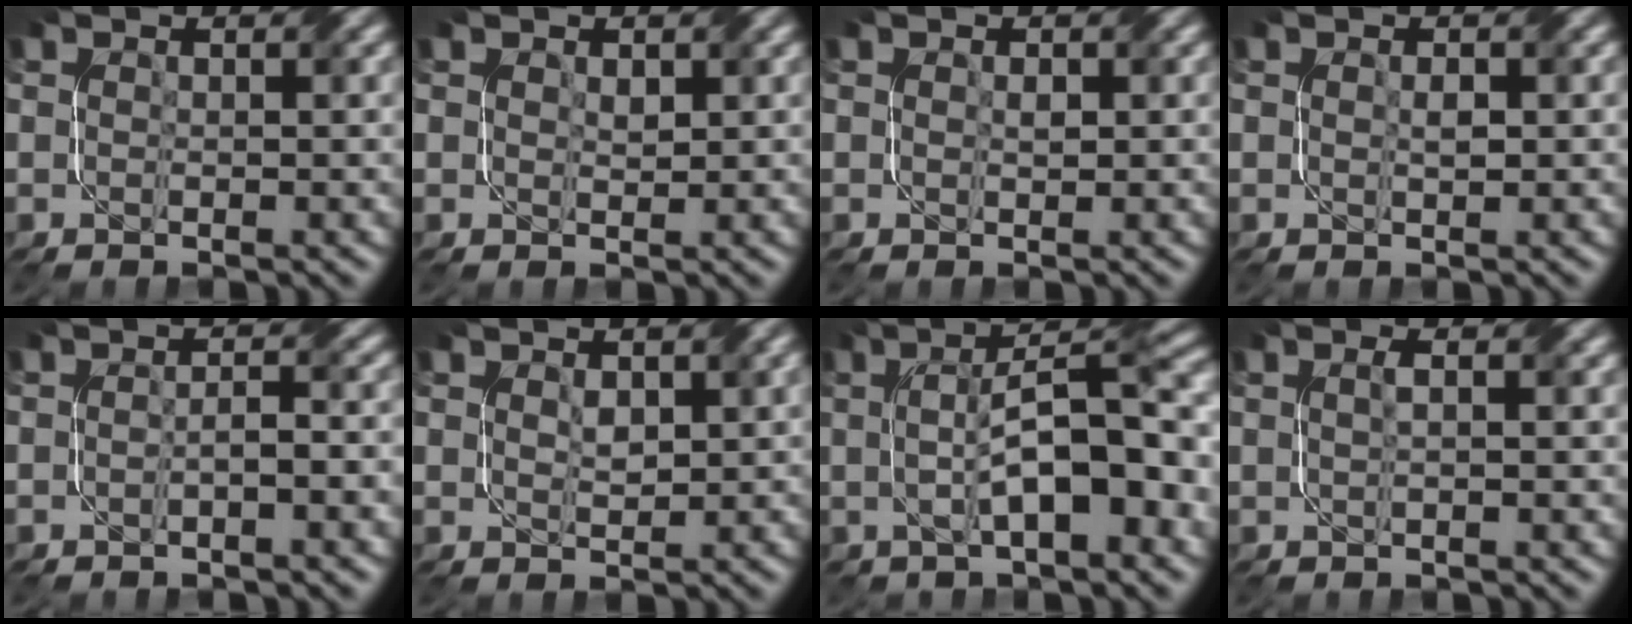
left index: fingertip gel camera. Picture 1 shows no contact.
{"total": 0.9, "force": [0.4, 0.6, 0.5], "torque": [-0.006, -0.004, 0.012]}
{"total": 0.6, "force": [0.0, 0.4, 0.5], "torque": [-0.005, -0.001, 0.001]}
{"total": 0.7, "force": [-0.1, 0.3, 0.7], "torque": [-0.012, -0.001, 0.002]}
{"total": 1.9, "force": [-0.9, 0.4, 1.7], "torque": [-0.024, 0.004, -0.017]}
{"total": 1.4, "force": [0.5, 0.6, 1.2], "torque": [-0.018, -0.002, 0.017]}
{"total": 8.7, "force": [-0.1, 2.5, 8.3], "torque": [-0.120, 0.011, -0.002]}
{"total": 1.2, "force": [0.3, 0.3, 1.1], "torque": [-0.018, 0.000, 0.000]}